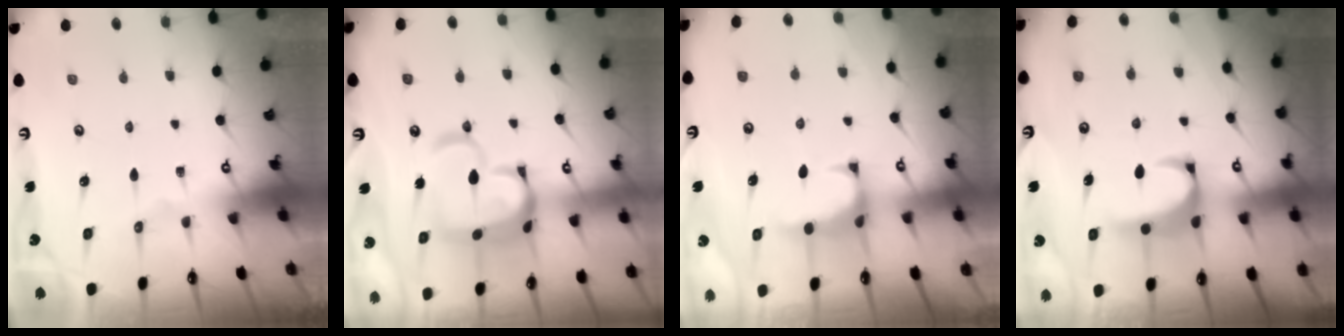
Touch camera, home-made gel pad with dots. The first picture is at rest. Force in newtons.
{"total": 12.9, "press": 12.8, "slide": 1.5}
{"total": 1.4, "press": 1.3, "slide": 0.5}
{"total": 2.1, "press": 1.9, "slide": 0.9}